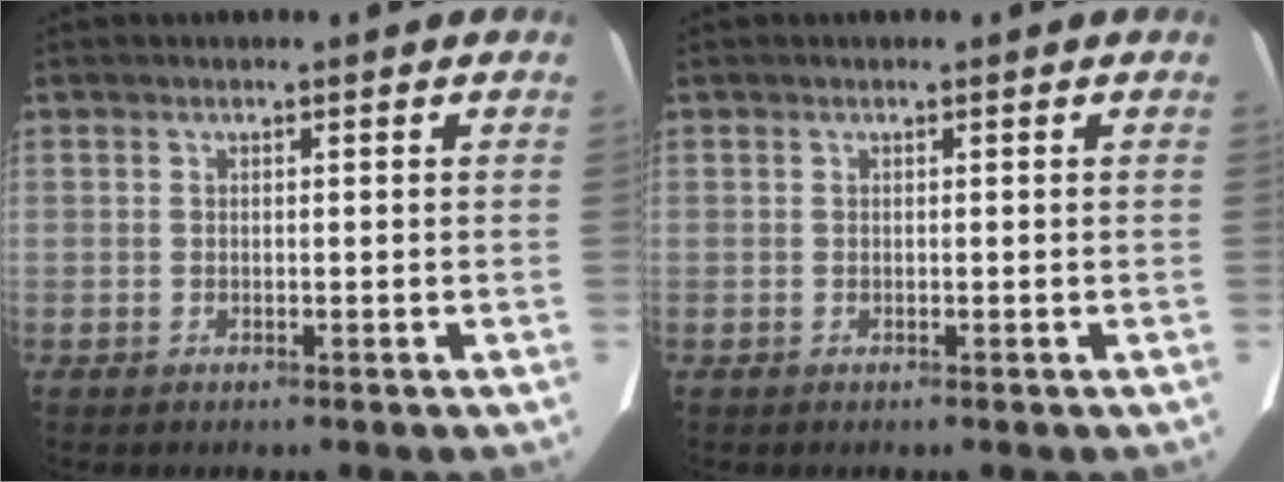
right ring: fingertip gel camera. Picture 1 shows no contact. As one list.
[{"total": 0.0}]